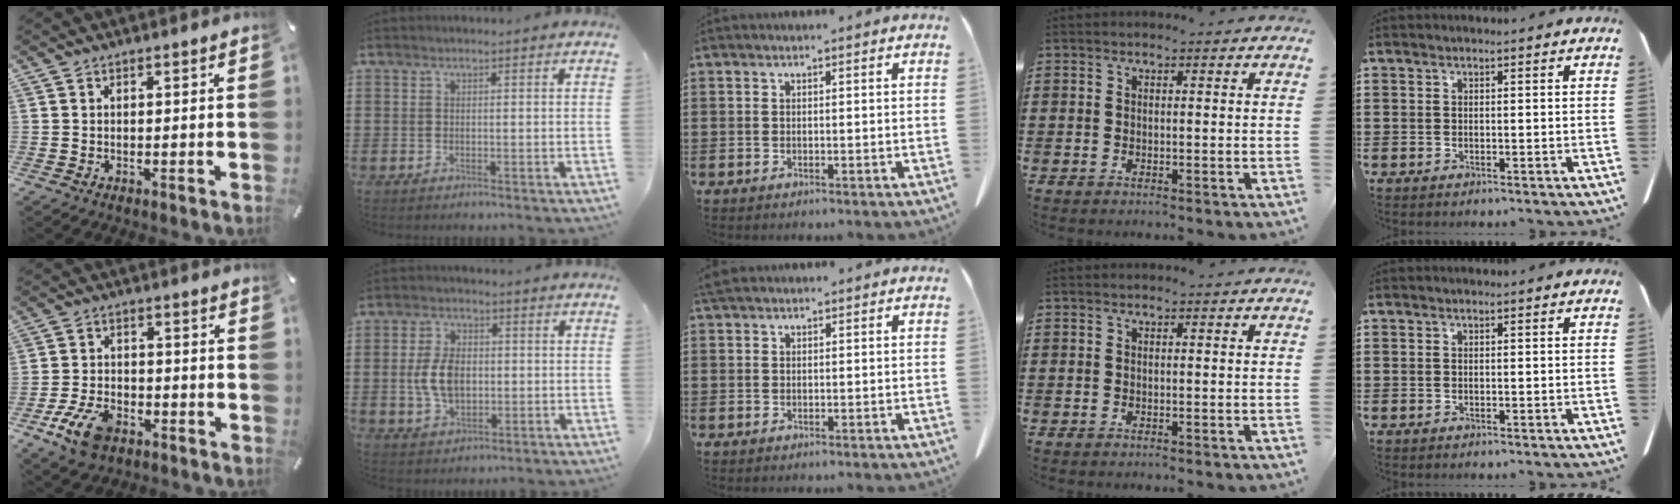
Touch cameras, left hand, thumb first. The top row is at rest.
{"thumb": {"total": 9.8, "force": [-5.4, 5.8, 5.9], "torque": [-0.122, 0.022, -0.097]}, "index": {"total": 6.8, "force": [-0.2, 4.2, 5.3], "torque": [-0.124, 0.006, -0.008]}, "middle": {"total": 1.4, "force": [1.1, 0.5, 0.6], "torque": [-0.016, 0.000, 0.023]}}